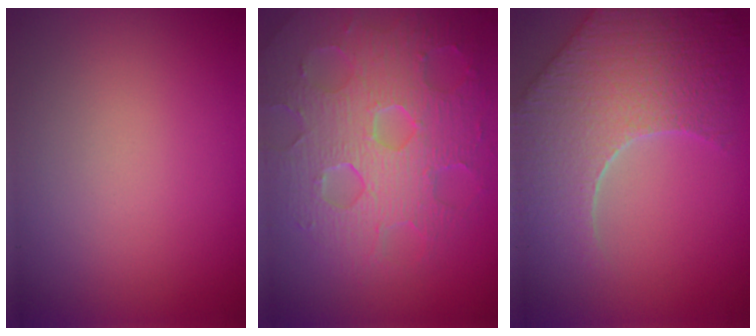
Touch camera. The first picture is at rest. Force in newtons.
{"total": 8.6, "press": 6.1, "slide": 6.1}
{"total": 9.0, "press": 6.4, "slide": 6.4}